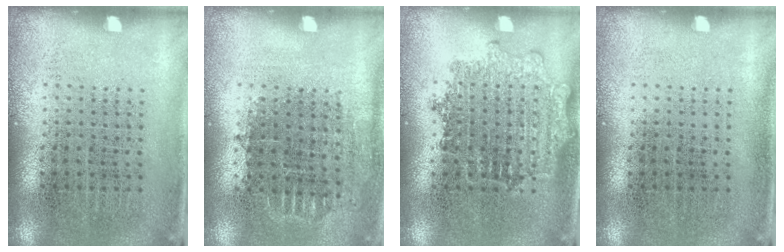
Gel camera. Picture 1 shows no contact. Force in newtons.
{"total": 0.9, "press": 0.8, "slide": 0.4}
{"total": 1.2, "press": 1.2, "slide": 0.2}
{"total": 0.0}